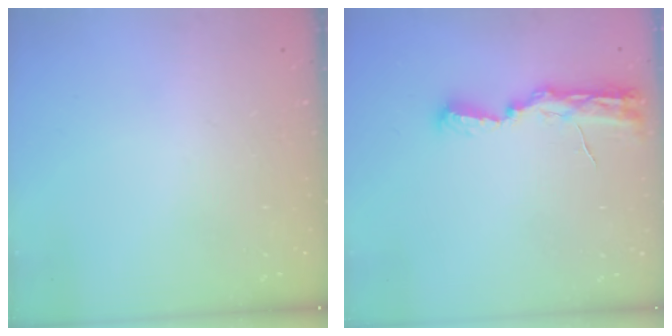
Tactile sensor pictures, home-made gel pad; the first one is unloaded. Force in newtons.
{"total": 8.1, "press": 8.1, "slide": 0.8}